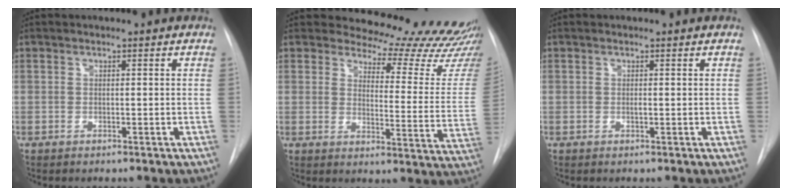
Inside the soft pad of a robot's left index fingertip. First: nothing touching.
{"total": 20.6, "force": [19.9, 3.5, 3.8], "torque": [-0.022, -0.140, 0.202]}
{"total": 0.8, "force": [-0.8, 0.1, 0.2], "torque": [-0.005, -0.007, -0.013]}